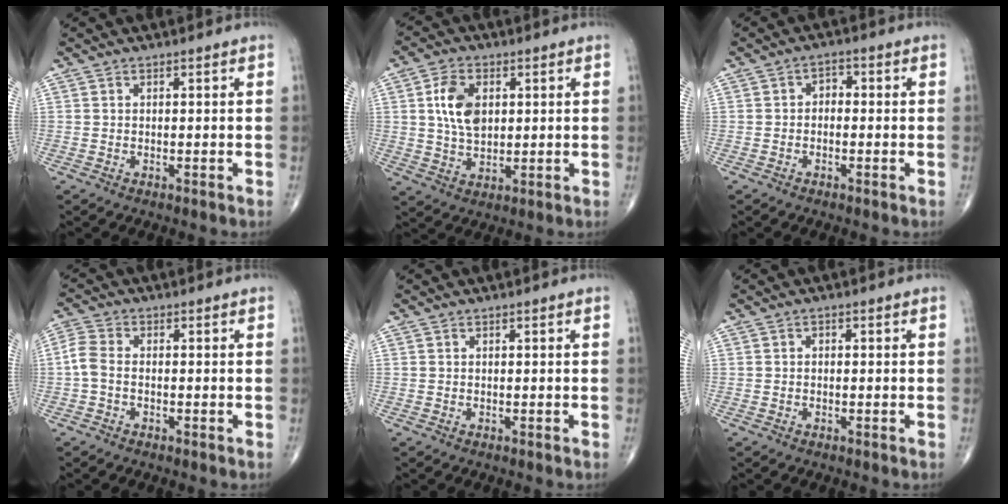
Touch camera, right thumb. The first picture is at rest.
{"total": 8.4, "force": [1.8, 5.3, 6.2], "torque": [-0.108, -0.006, 0.036]}
{"total": 2.3, "force": [-0.4, 1.7, 1.5], "torque": [-0.009, 0.014, -0.017]}
{"total": 3.8, "force": [-0.8, 2.4, 2.9], "torque": [-0.072, 0.011, -0.026]}
{"total": 0.0}
{"total": 0.6, "force": [-0.1, 0.5, 0.4], "torque": [-0.002, 0.002, -0.007]}